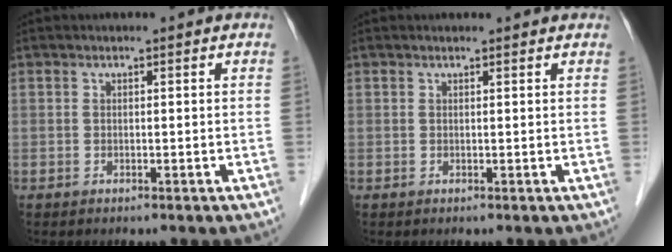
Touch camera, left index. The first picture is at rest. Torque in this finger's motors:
{"motor_torque": [0.37, -0.34, 0.02, 0.00]}